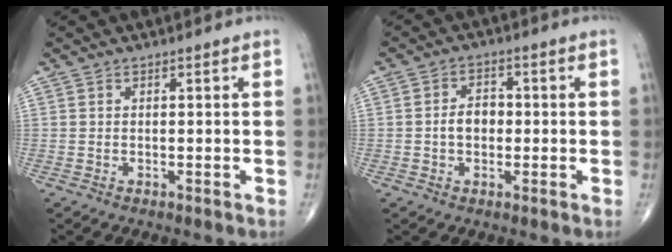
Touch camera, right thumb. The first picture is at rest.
{"total": 4.3, "force": [-0.5, 3.1, 2.9], "torque": [-0.039, 0.015, -0.014]}